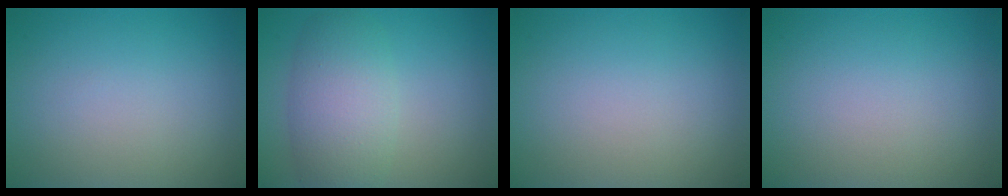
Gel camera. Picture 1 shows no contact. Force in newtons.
{"total": 5.4, "press": 5.4, "slide": 0.2}
{"total": 0.0}
{"total": 0.0}